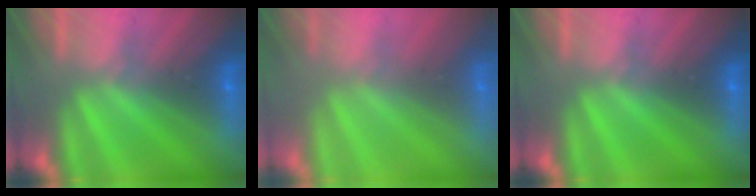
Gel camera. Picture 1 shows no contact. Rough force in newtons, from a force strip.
{"total": 2.8}
{"total": 0.0}